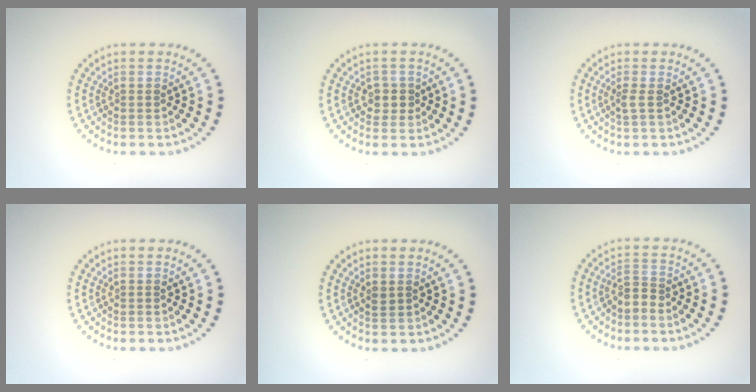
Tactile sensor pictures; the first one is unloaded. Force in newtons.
{"total": 1.6, "press": 1.5, "slide": 0.6}
{"total": 0.9, "press": 0.7, "slide": 0.5}
{"total": 0.0}
{"total": 0.8, "press": 0.8, "slide": 0.2}
{"total": 1.4, "press": 1.0, "slide": 1.0}